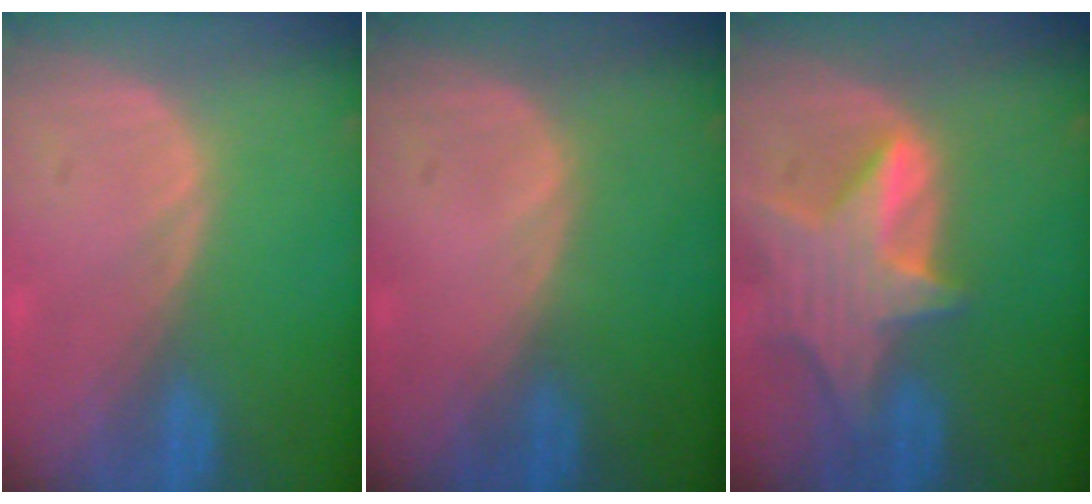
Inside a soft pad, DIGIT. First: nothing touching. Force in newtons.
{"total": 0.0}
{"total": 8.5, "press": 7.6, "slide": 3.7}